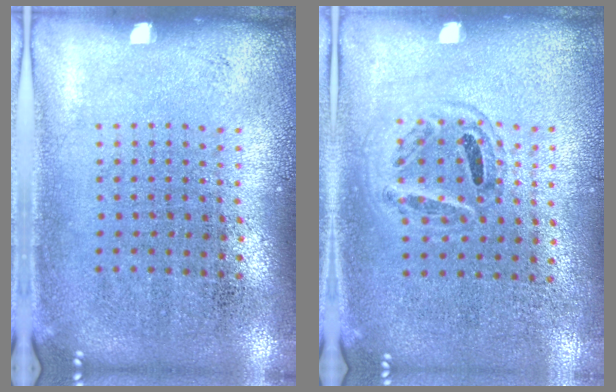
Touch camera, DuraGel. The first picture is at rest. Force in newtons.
{"total": 1.1, "press": 1.0, "slide": 0.4}